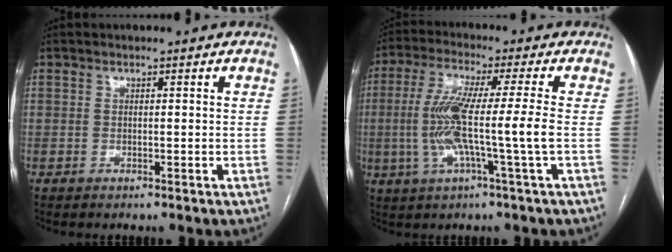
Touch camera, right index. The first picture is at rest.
{"total": 10.5, "force": [-1.4, -0.9, 10.4], "torque": [-0.209, -0.001, -0.030]}